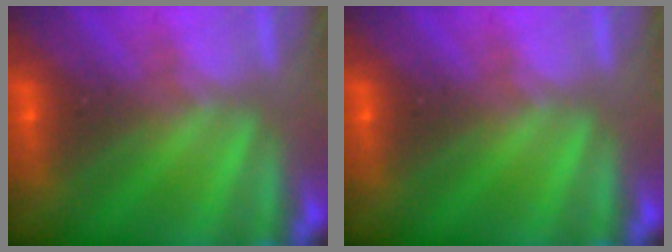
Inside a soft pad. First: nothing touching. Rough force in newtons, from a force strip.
{"total": 0.0}